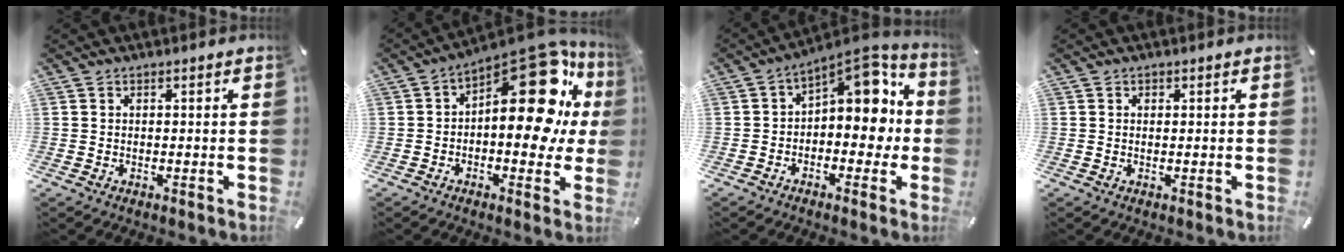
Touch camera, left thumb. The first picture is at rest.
{"total": 23.6, "force": [7.6, 11.8, 19.0], "torque": [-0.239, -0.070, 0.132]}
{"total": 11.1, "force": [3.2, 7.1, 7.9], "torque": [-0.091, -0.044, 0.054]}
{"total": 0.6, "force": [0.2, 0.4, 0.4], "torque": [0.001, -0.002, 0.001]}